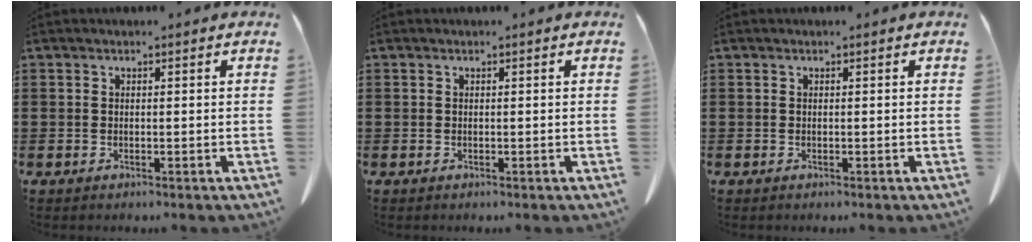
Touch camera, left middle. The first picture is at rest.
{"total": 0.0}
{"total": 0.0}